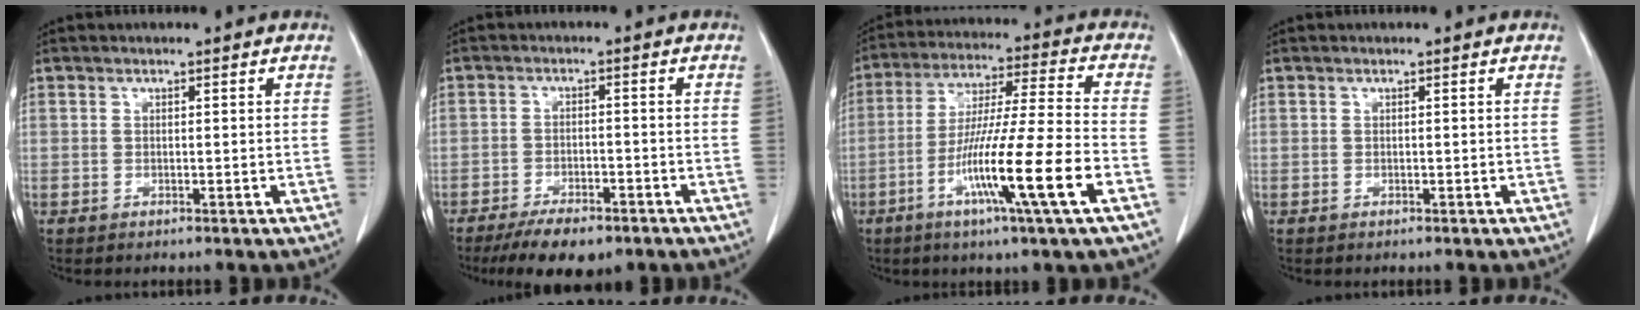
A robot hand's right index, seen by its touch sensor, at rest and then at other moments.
{"total": 7.8, "force": [-5.7, 2.8, 4.5], "torque": [-0.068, -0.007, -0.091]}
{"total": 16.0, "force": [-6.3, -1.1, 14.7], "torque": [-0.272, -0.020, -0.114]}
{"total": 0.0}